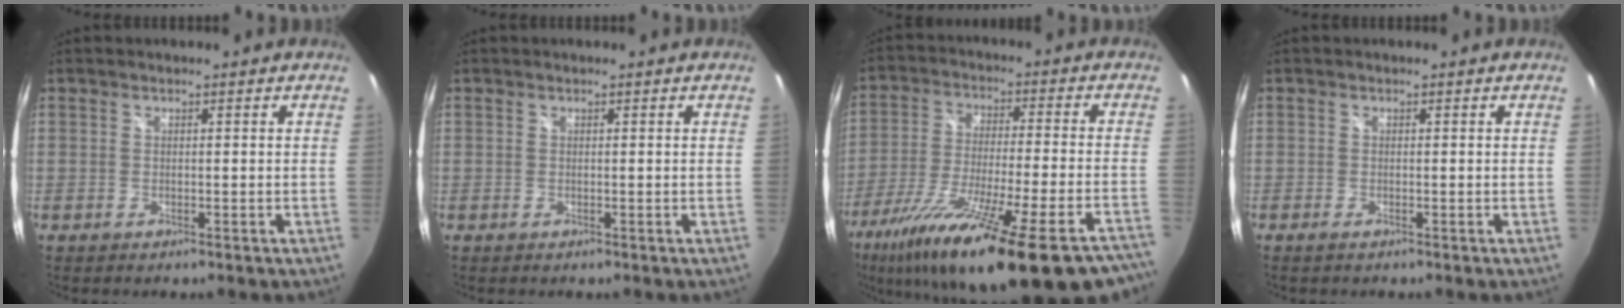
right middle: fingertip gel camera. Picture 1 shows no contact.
{"total": 0.0}
{"total": 33.4, "force": [-25.0, 5.9, 21.4], "torque": [-0.364, -0.092, -0.370]}
{"total": 0.8, "force": [-0.6, 0.1, 0.5], "torque": [-0.011, -0.003, -0.012]}